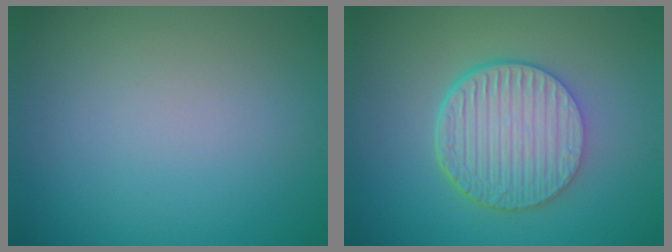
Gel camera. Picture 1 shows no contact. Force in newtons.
{"total": 6.3, "press": 4.7, "slide": 4.3}